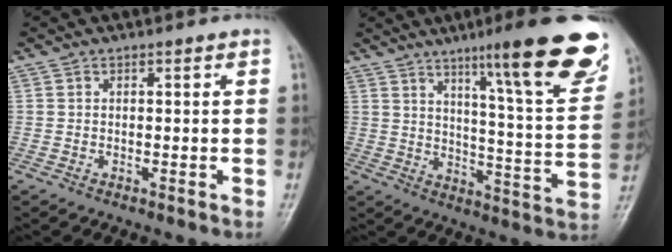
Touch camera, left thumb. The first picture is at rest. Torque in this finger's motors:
{"motor_torque": [0.89, 0.24, 1.64, -1.11, 0.22]}